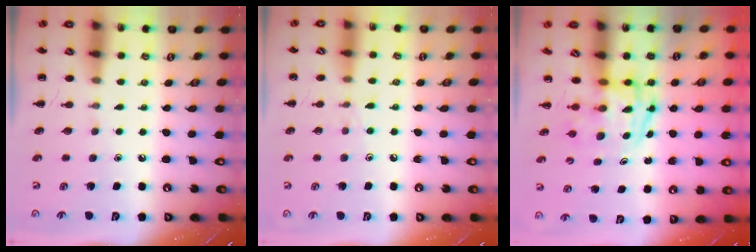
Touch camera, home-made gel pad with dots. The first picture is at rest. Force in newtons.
{"total": 5.5, "press": 5.1, "slide": 2.2}
{"total": 4.0, "press": 3.9, "slide": 0.6}